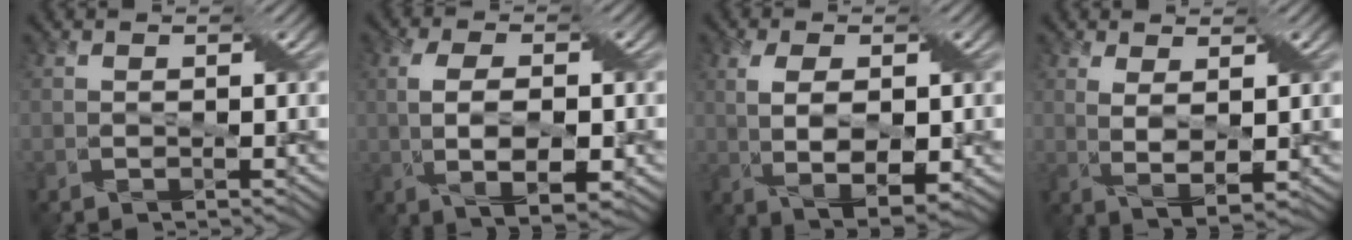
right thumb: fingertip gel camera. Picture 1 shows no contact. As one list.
[{"total": 6.6, "force": [-0.6, 3.0, 5.8], "torque": [-0.115, -0.008, -0.001]}, {"total": 6.3, "force": [0.2, 3.1, 5.5], "torque": [-0.110, -0.007, 0.008]}, {"total": 2.9, "force": [1.3, 0.6, 2.5], "torque": [-0.063, -0.003, 0.024]}]